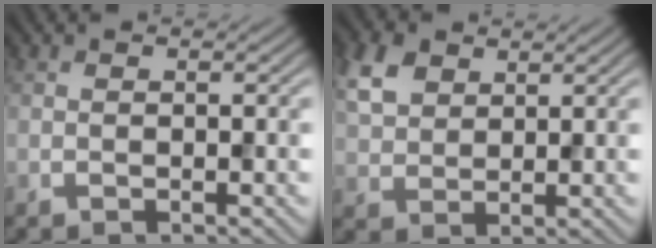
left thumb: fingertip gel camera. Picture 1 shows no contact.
{"total": 5.3, "force": [2.5, 3.5, 3.0], "torque": [-0.078, 0.008, 0.053]}